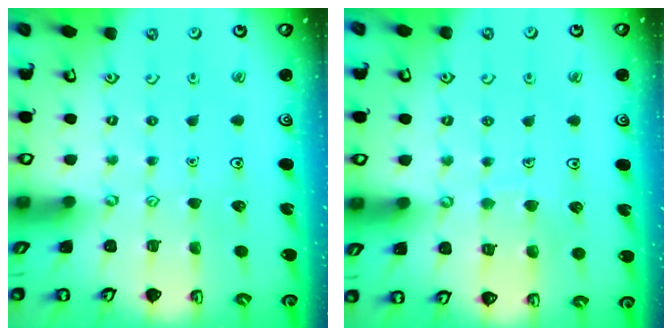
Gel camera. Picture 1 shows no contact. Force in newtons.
{"total": 6.1, "press": 6.1, "slide": 0.5}